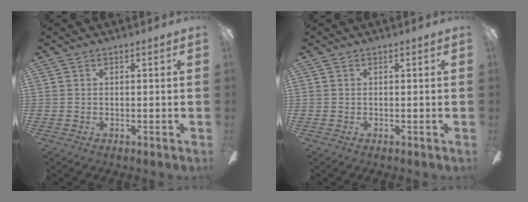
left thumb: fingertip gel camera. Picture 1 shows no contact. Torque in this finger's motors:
{"motor_torque": [0.00, 0.00, 0.34, -0.34, 0.00]}